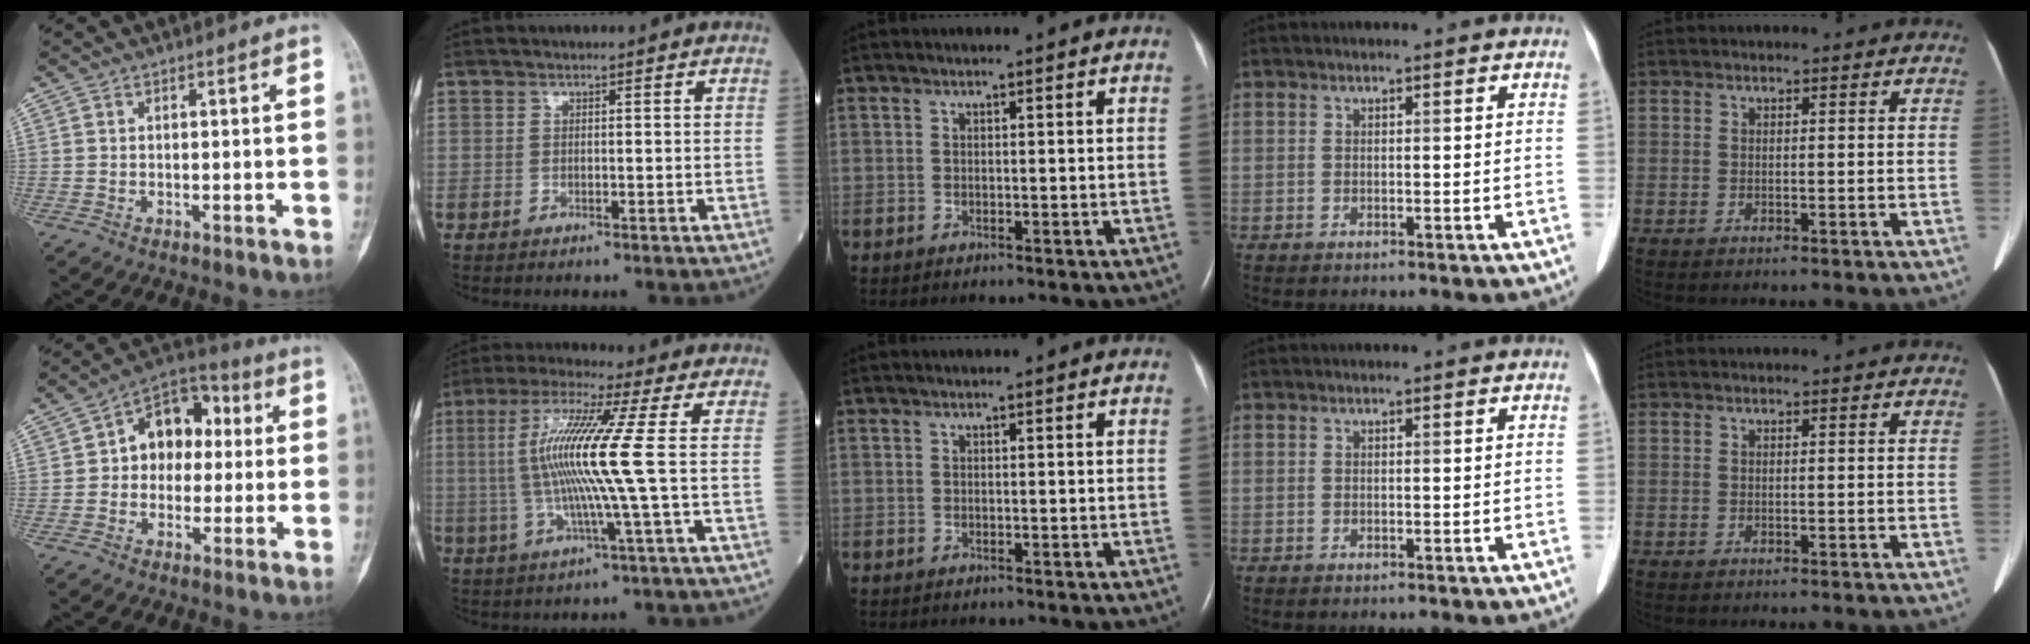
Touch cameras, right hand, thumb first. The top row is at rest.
{"thumb": {"total": 12.5, "force": [1.5, 9.2, 8.3], "torque": [-0.073, 0.030, 0.011]}, "index": {"total": 12.3, "force": [0.4, -1.7, 12.1], "torque": [-0.252, 0.002, 0.005]}}